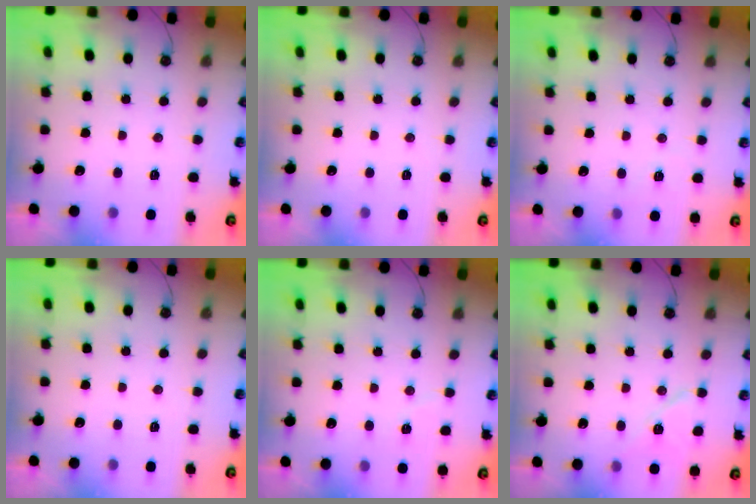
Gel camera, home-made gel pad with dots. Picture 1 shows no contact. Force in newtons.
{"total": 0.0}
{"total": 2.4, "press": 2.2, "slide": 1.0}
{"total": 0.0}
{"total": 5.0, "press": 4.3, "slide": 2.7}
{"total": 9.0, "press": 9.0, "slide": 0.6}